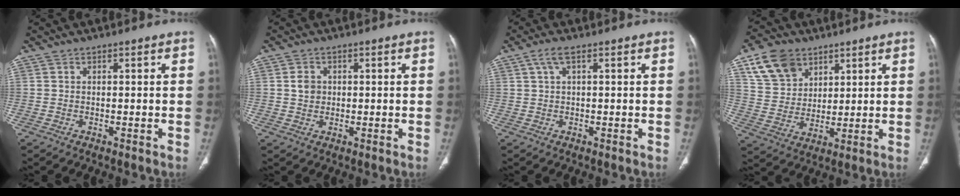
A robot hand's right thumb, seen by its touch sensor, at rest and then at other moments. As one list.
[{"total": 3.0, "force": [0.3, 2.6, 1.5], "torque": [-0.014, 0.003, 0.004]}, {"total": 2.8, "force": [1.2, 1.0, 2.4], "torque": [-0.057, 0.013, 0.028]}, {"total": 11.7, "force": [6.6, 8.2, 5.1], "torque": [-0.072, -0.019, 0.131]}]